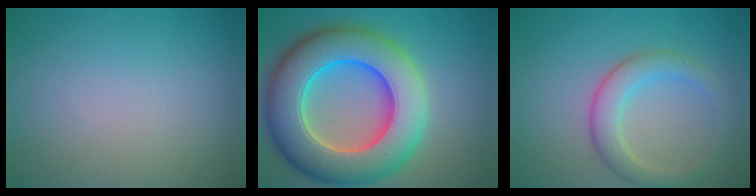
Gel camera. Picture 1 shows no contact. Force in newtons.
{"total": 13.3, "press": 13.1, "slide": 2.1}
{"total": 3.6, "press": 3.6, "slide": 0.1}